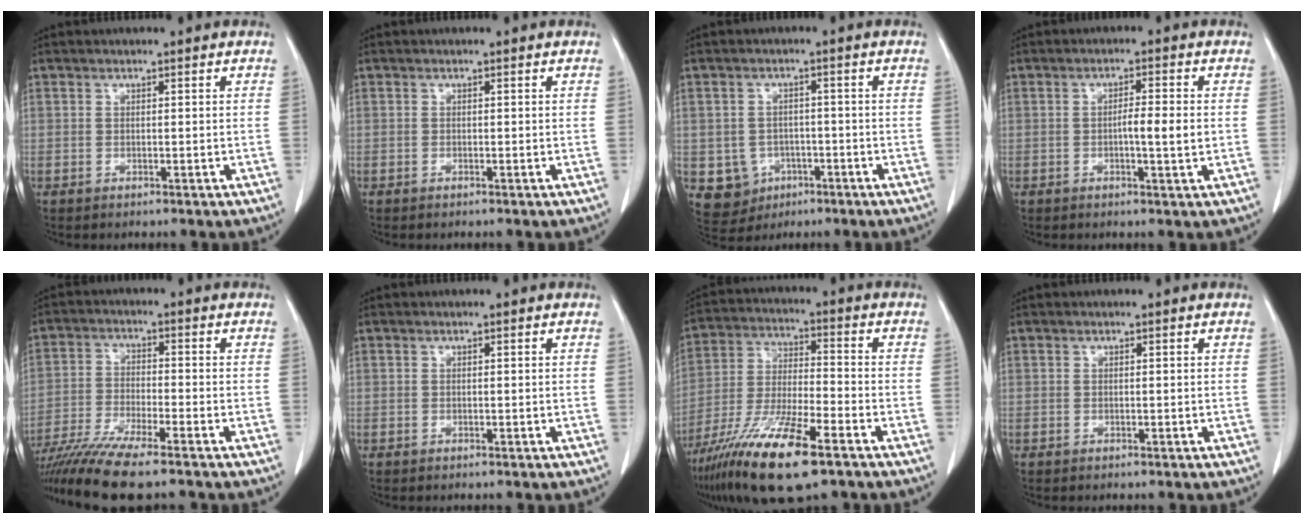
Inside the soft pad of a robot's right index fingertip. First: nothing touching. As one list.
[{"total": 0.0}, {"total": 6.3, "force": [-2.1, 5.8, 1.2], "torque": [-0.020, 0.006, -0.022]}, {"total": 4.1, "force": [-0.4, 0.1, 4.0], "torque": [-0.064, -0.001, -0.006]}, {"total": 12.1, "force": [-9.9, 0.1, 7.0], "torque": [-0.120, -0.029, -0.170]}, {"total": 0.0}, {"total": 16.3, "force": [-10.0, 2.7, 12.6], "torque": [-0.251, -0.035, -0.182]}, {"total": 0.0}]